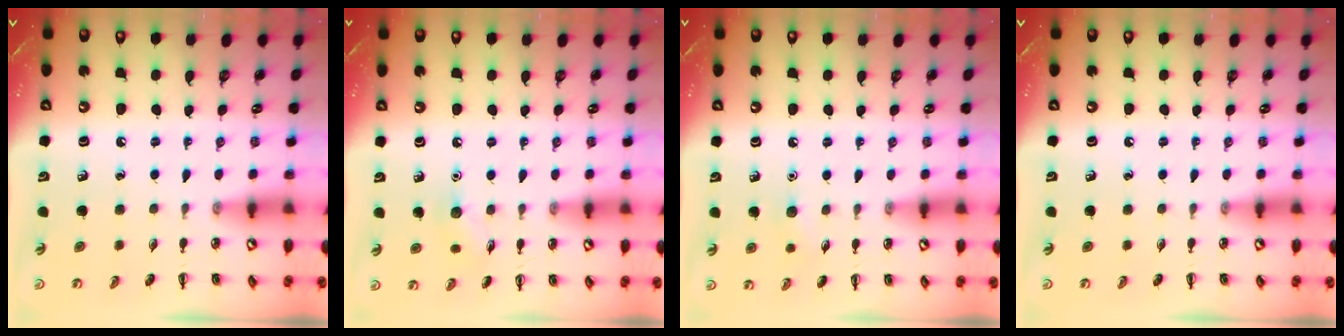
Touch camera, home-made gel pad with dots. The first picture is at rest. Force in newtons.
{"total": 6.3, "press": 6.2, "slide": 1.5}
{"total": 5.0, "press": 4.9, "slide": 1.3}
{"total": 0.0}